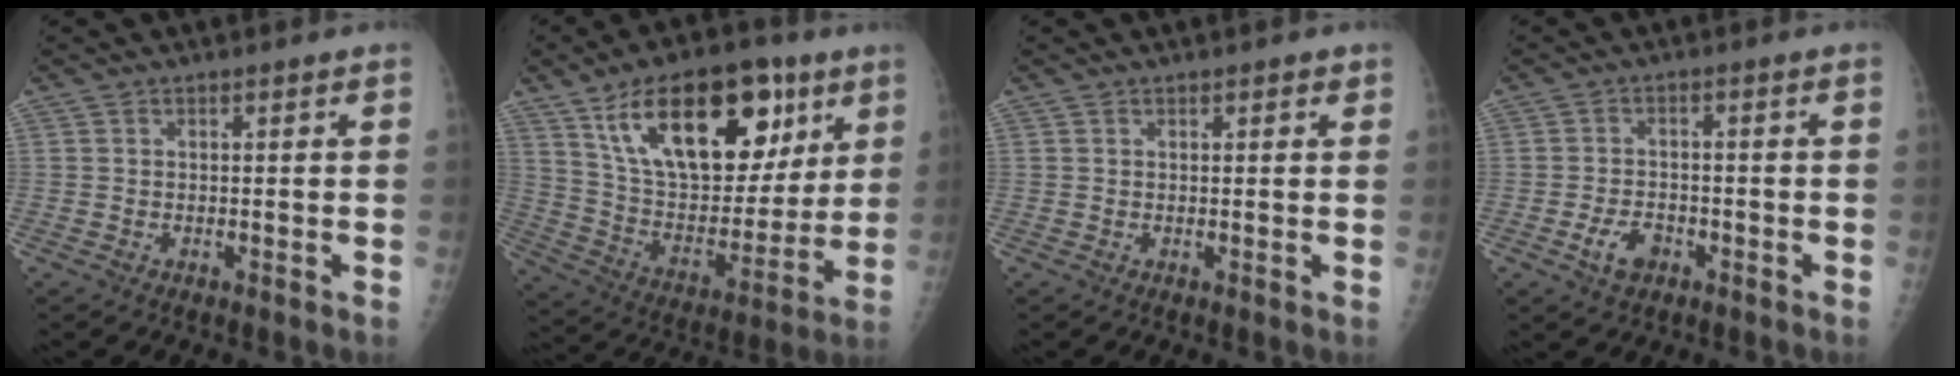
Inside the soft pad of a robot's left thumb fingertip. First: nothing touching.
{"total": 26.6, "force": [12.8, 13.7, 18.9], "torque": [-0.259, -0.025, 0.218]}
{"total": 1.3, "force": [0.7, 0.6, 0.9], "torque": [-0.004, 0.000, 0.007]}
{"total": 4.7, "force": [-2.3, 3.0, 2.8], "torque": [-0.042, 0.014, -0.039]}